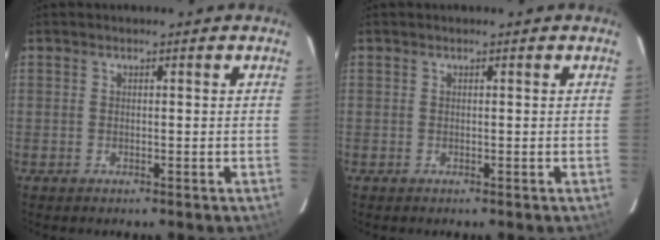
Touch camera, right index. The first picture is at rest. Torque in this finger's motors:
{"motor_torque": [0.07, 0.02, 0.13, 0.01]}